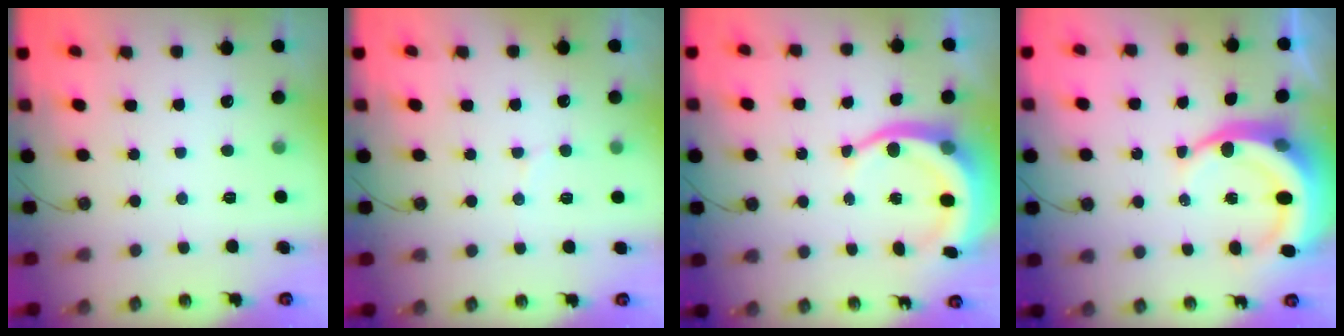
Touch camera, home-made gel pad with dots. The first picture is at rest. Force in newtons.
{"total": 6.3, "press": 6.2, "slide": 1.4}
{"total": 10.2, "press": 10.1, "slide": 1.8}
{"total": 10.4, "press": 10.3, "slide": 1.3}